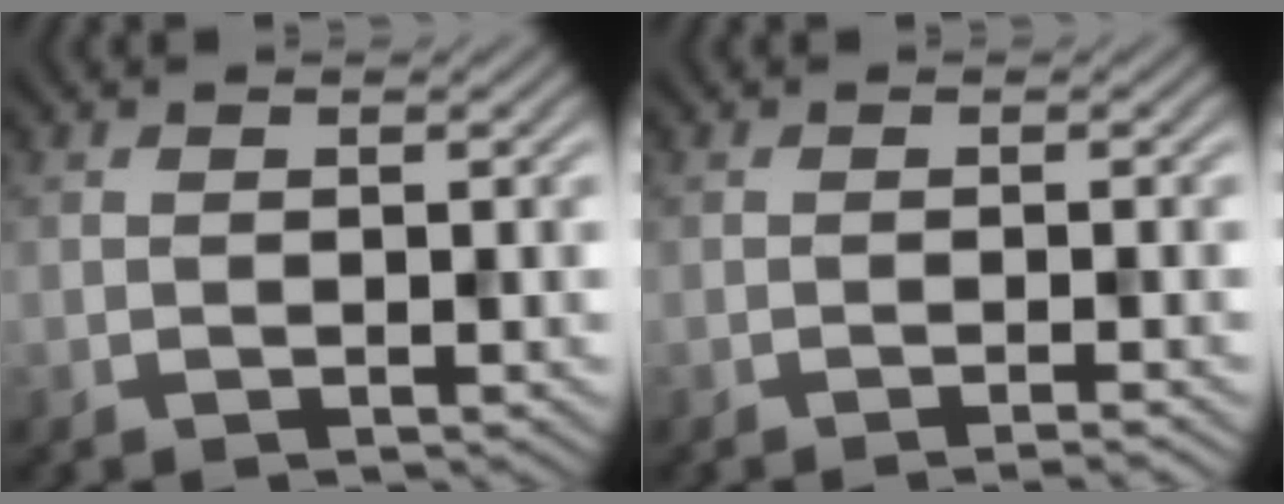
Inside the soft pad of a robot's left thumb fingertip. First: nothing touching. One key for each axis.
{"total": 1.5, "fx": -0.9, "fy": 0.2, "fz": 1.2, "tx": -0.009, "ty": 0.001, "tz": -0.021}